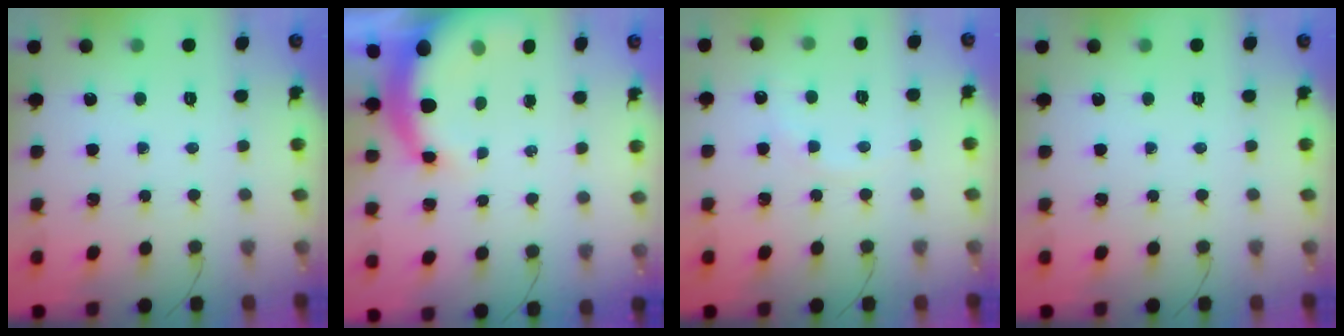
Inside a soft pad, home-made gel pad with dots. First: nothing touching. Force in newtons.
{"total": 7.9, "press": 7.8, "slide": 1.3}
{"total": 4.6, "press": 4.4, "slide": 1.5}
{"total": 0.0}